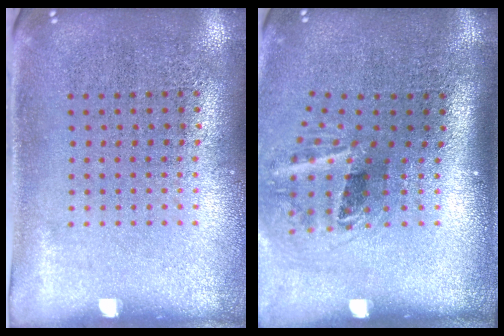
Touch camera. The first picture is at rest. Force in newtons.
{"total": 2.2, "press": 1.3, "slide": 1.7}